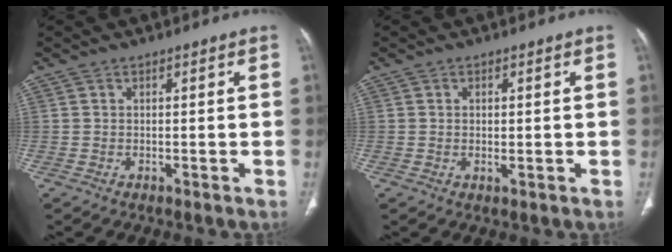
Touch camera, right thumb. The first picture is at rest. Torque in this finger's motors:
{"motor_torque": [-0.08, -0.40, -0.08, -0.09, -0.02]}